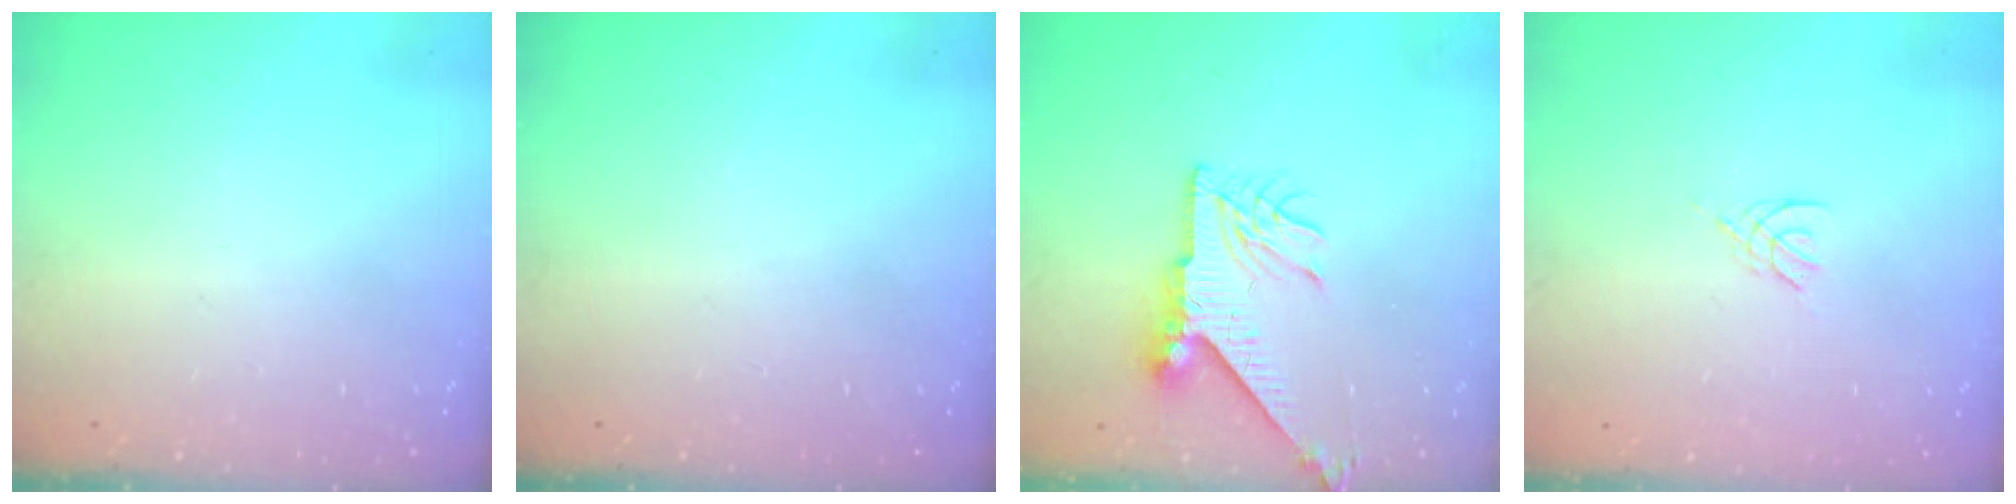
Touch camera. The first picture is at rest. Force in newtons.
{"total": 0.0}
{"total": 9.9, "press": 9.8, "slide": 1.1}
{"total": 2.0, "press": 1.9, "slide": 0.4}